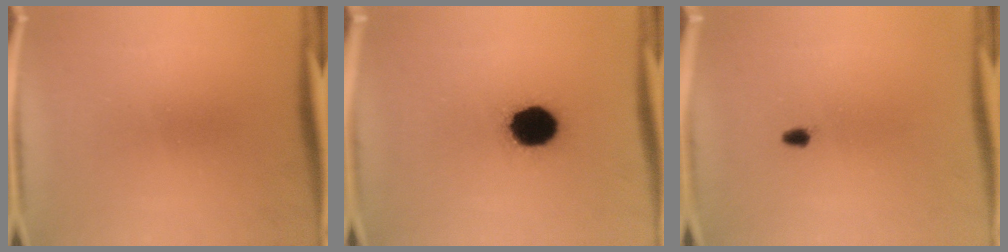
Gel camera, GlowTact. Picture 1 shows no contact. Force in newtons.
{"total": 13.8}
{"total": 0.9}